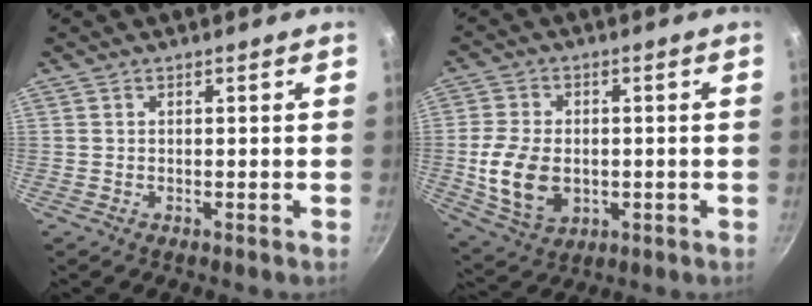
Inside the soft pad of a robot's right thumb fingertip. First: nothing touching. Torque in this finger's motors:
{"motor_torque": [-0.26, 0.71, 1.31, 0.07, 0.14]}